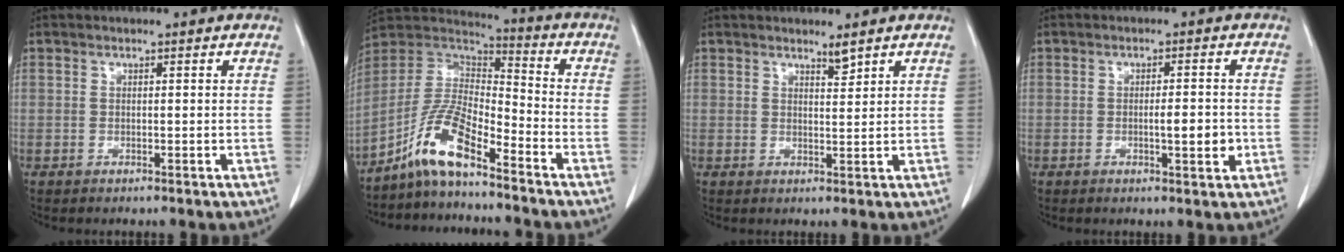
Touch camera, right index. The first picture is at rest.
{"total": 10.6, "force": [-7.3, 1.9, 7.4], "torque": [-0.167, 0.015, -0.142]}
{"total": 1.7, "force": [1.5, 0.0, 0.8], "torque": [-0.016, -0.008, 0.027]}
{"total": 3.8, "force": [-0.7, 0.8, 3.7], "torque": [-0.057, -0.001, -0.008]}